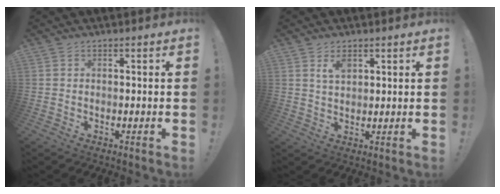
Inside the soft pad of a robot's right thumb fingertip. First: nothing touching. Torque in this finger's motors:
{"motor_torque": [-0.47, 0.50, -0.03, 0.51, 0.18]}